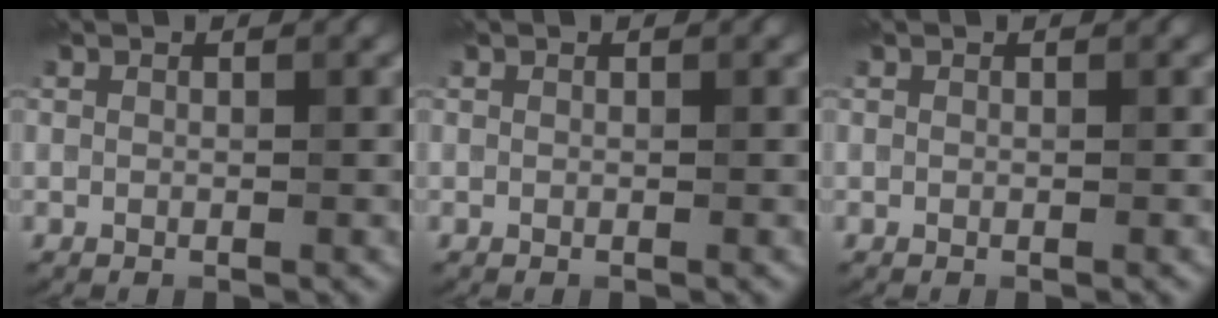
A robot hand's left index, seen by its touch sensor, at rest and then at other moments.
{"total": 0.0}
{"total": 0.0}